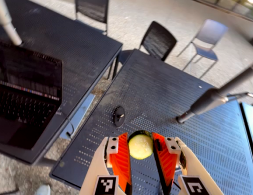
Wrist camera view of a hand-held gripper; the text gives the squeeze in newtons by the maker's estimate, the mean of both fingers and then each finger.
{"total": 11.2, "left": 11.7, "right": 10.7}